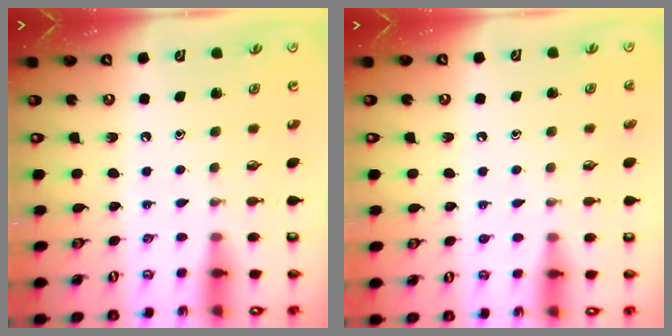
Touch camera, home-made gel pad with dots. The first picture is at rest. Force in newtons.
{"total": 1.7, "press": 1.7, "slide": 0.1}